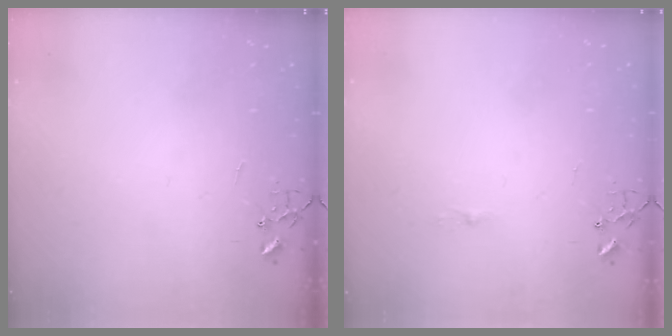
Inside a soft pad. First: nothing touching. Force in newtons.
{"total": 3.6, "press": 3.6, "slide": 0.5}